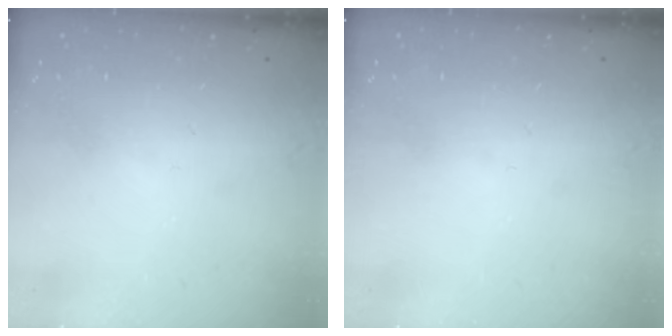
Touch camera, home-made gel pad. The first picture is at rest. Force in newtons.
{"total": 0.0}